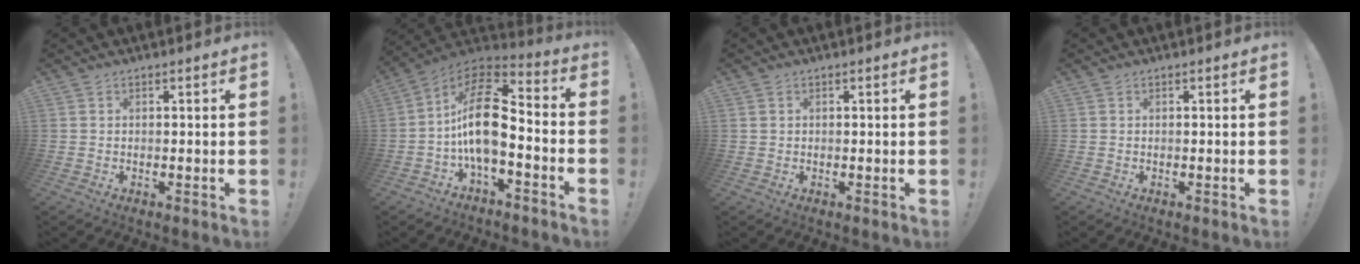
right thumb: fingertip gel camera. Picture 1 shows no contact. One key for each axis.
{"total": 16.9, "fx": -1.7, "fy": 8.3, "fz": 14.6, "tx": -0.263, "ty": 0.015, "tz": -0.028}
{"total": 0.7, "fx": 0.3, "fy": 0.6, "fz": 0.0, "tx": 0.000, "ty": 0.003, "tz": 0.006}
{"total": 0.0}